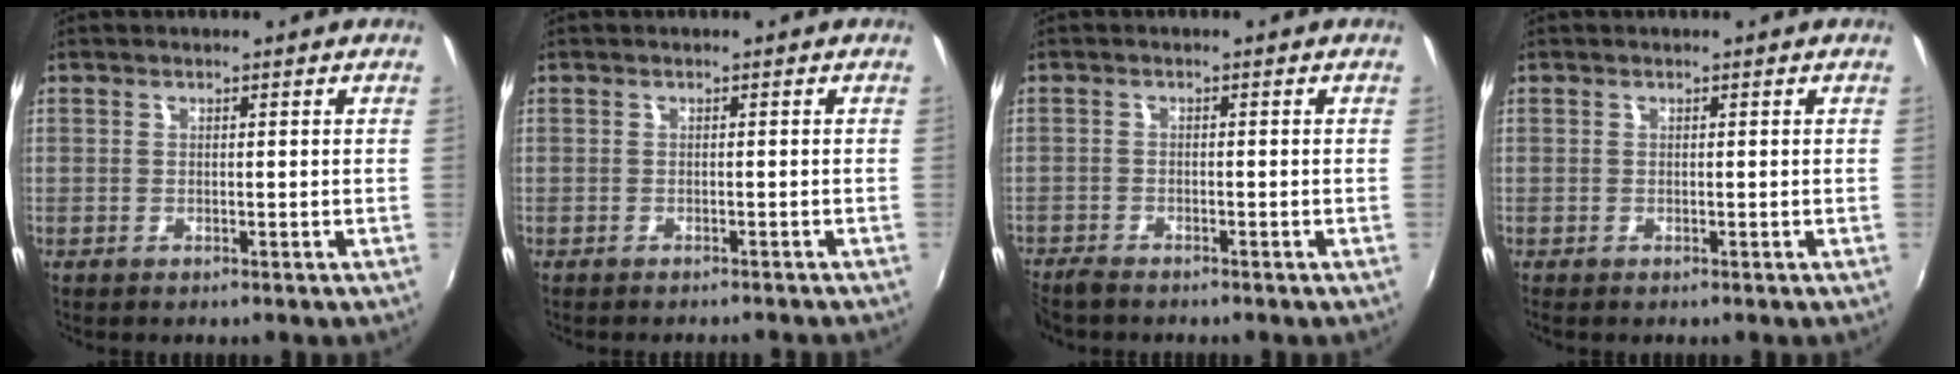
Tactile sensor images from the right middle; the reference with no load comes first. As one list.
[{"total": 2.6, "force": [-2.4, 0.4, 0.9], "torque": [-0.021, -0.011, -0.034]}, {"total": 3.1, "force": [-2.9, 0.6, 0.9], "torque": [-0.029, -0.017, -0.059]}, {"total": 0.0}]